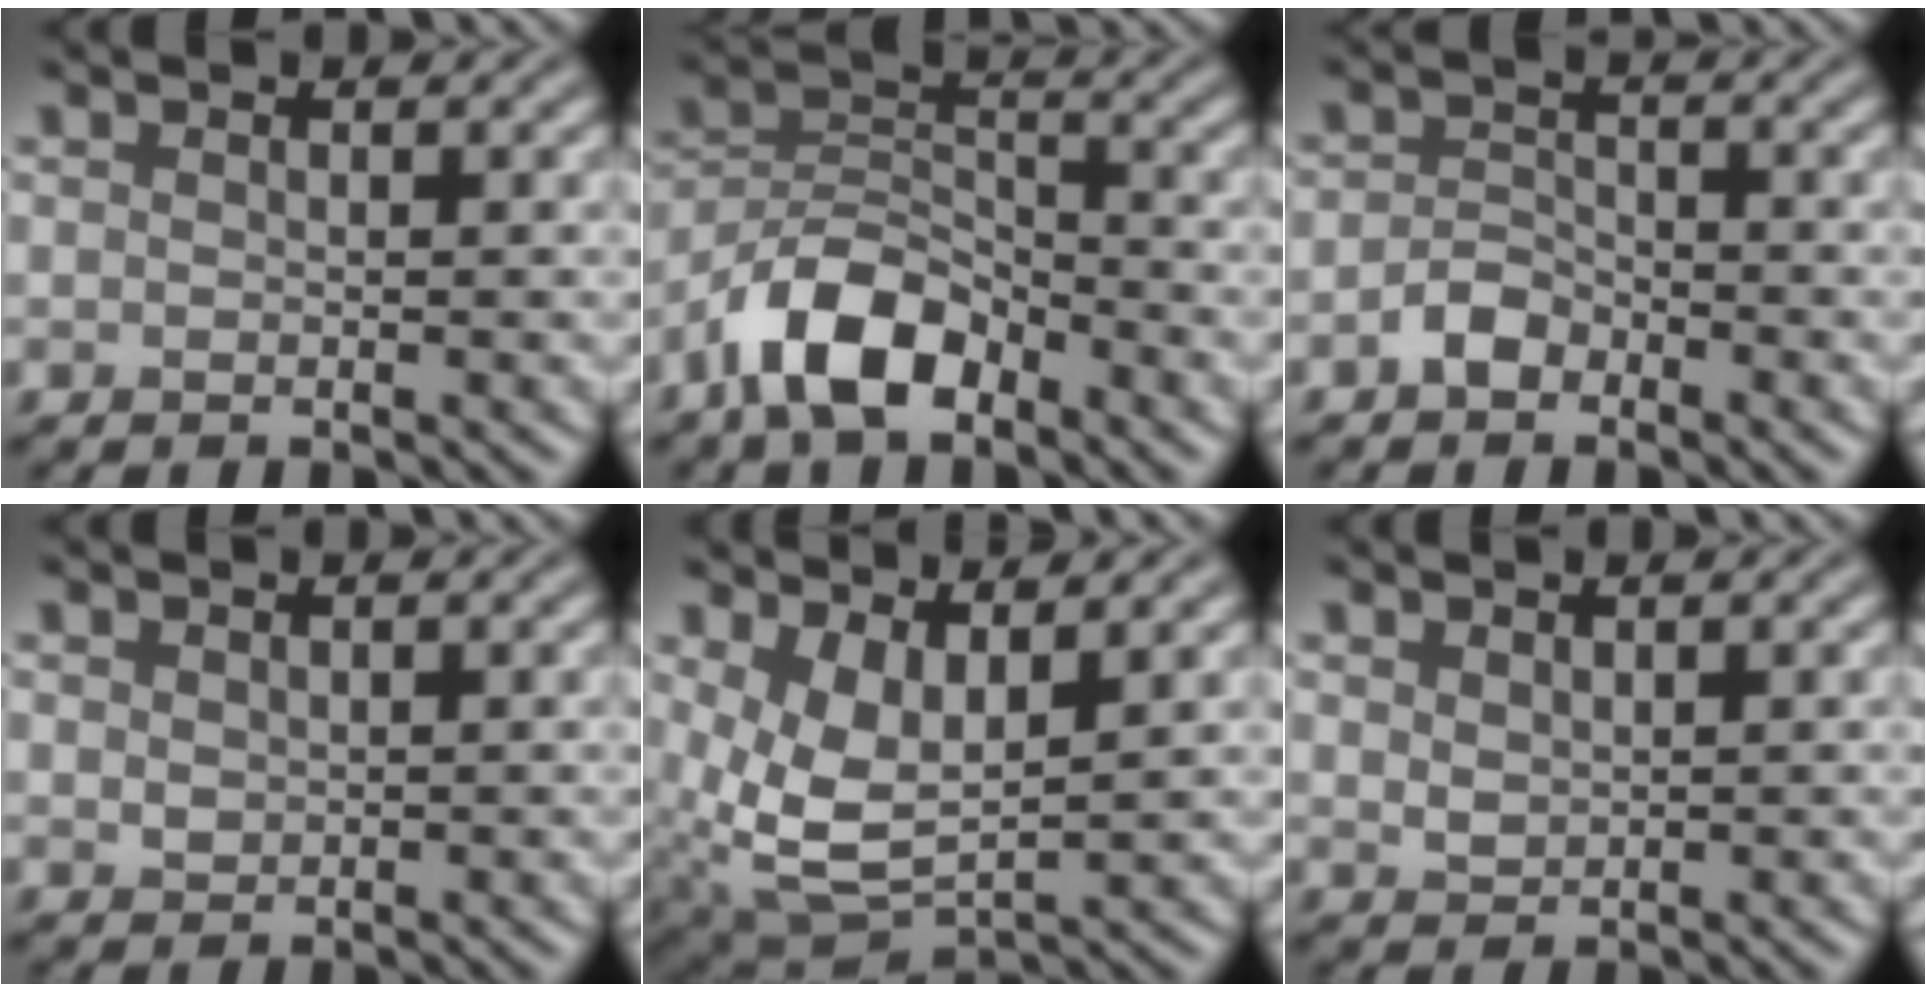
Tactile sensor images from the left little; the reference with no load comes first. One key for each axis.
{"total": 6.7, "fx": -4.4, "fy": 3.1, "fz": 3.9, "tx": -0.066, "ty": 0.007, "tz": -0.093}
{"total": 1.9, "fx": -1.4, "fy": 1.1, "fz": 0.8, "tx": -0.012, "ty": 0.008, "tz": -0.030}
{"total": 0.9, "fx": 0.5, "fy": 0.6, "fz": 0.3, "tx": -0.008, "ty": -0.002, "tz": 0.014}
{"total": 6.0, "fx": 1.7, "fy": 3.1, "fz": 4.8, "tx": -0.113, "ty": -0.017, "tz": 0.039}
{"total": 1.3, "fx": 0.9, "fy": 0.8, "fz": 0.6, "tx": -0.014, "ty": -0.002, "tz": 0.022}